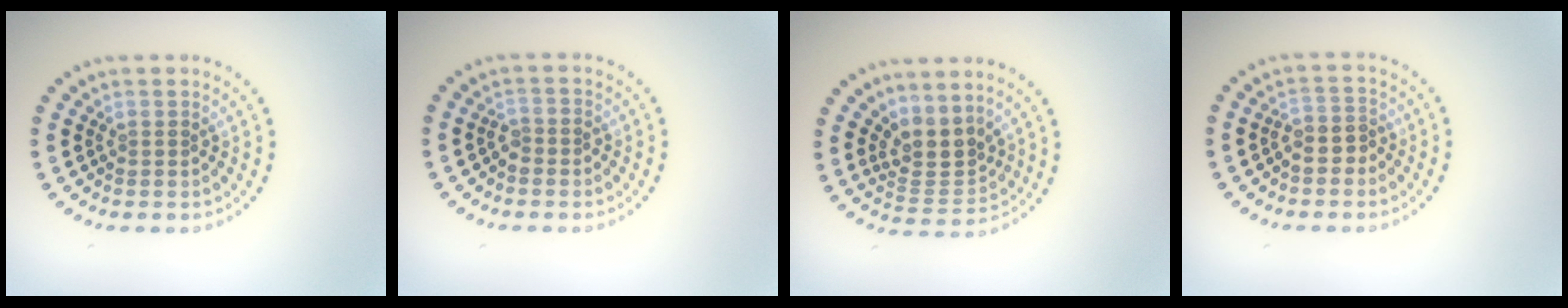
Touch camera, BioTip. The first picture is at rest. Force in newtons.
{"total": 1.1, "press": 0.9, "slide": 0.5}
{"total": 3.2, "press": 2.4, "slide": 2.0}
{"total": 1.6, "press": 1.4, "slide": 0.7}